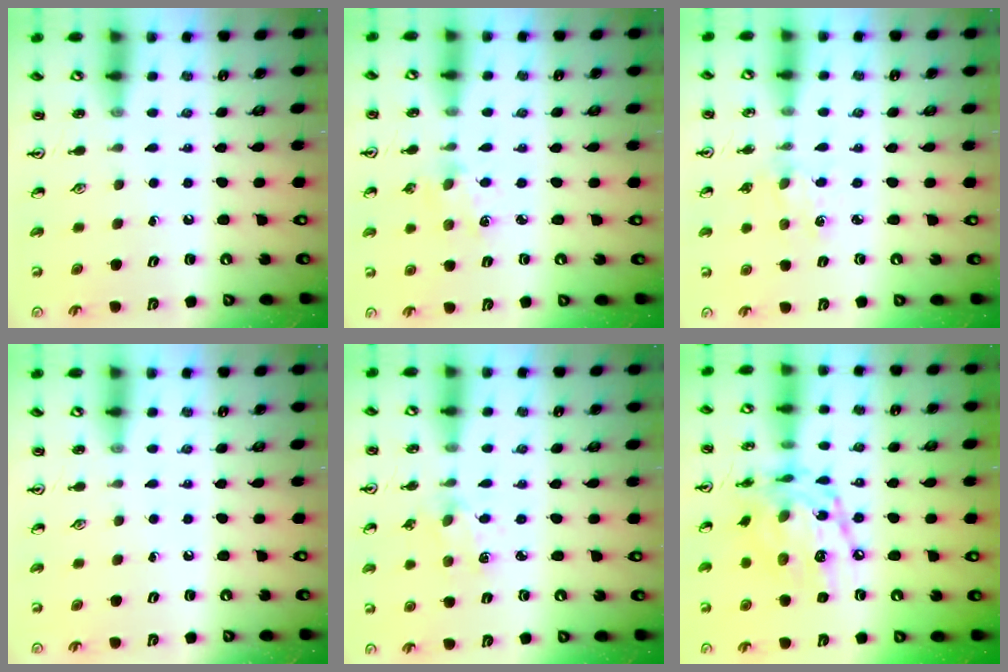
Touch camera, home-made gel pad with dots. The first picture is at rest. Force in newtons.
{"total": 3.8, "press": 3.8, "slide": 0.5}
{"total": 2.2, "press": 2.2, "slide": 0.2}
{"total": 0.0}
{"total": 1.6, "press": 1.6, "slide": 0.1}
{"total": 15.8, "press": 15.8, "slide": 1.2}